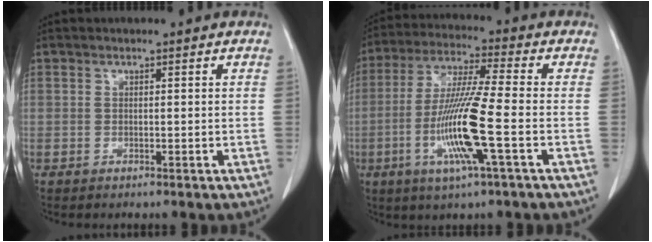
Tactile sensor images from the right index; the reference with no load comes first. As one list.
[{"total": 12.5, "force": [-3.5, -0.4, 12.0], "torque": [-0.244, -0.013, -0.075]}]